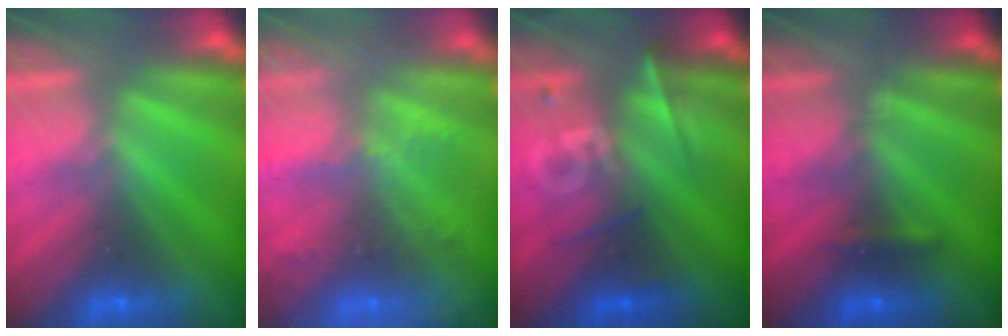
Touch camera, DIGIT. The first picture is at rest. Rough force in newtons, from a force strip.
{"total": 8.4}
{"total": 2.3}
{"total": 3.5}